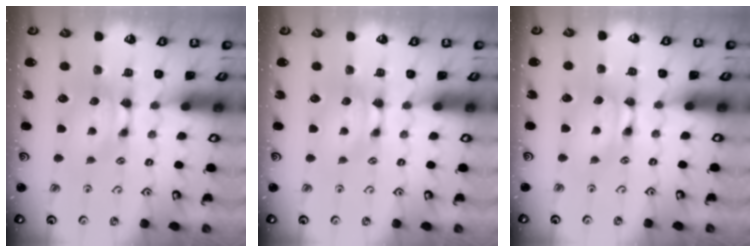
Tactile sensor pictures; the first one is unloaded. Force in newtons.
{"total": 0.0}
{"total": 1.6, "press": 1.6, "slide": 0.1}